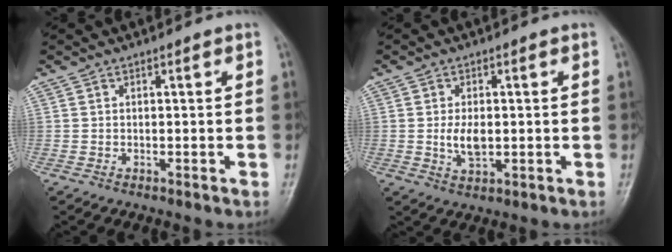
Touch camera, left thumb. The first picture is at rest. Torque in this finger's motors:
{"motor_torque": [-0.04, 0.34, 0.32, -0.07, 0.06]}